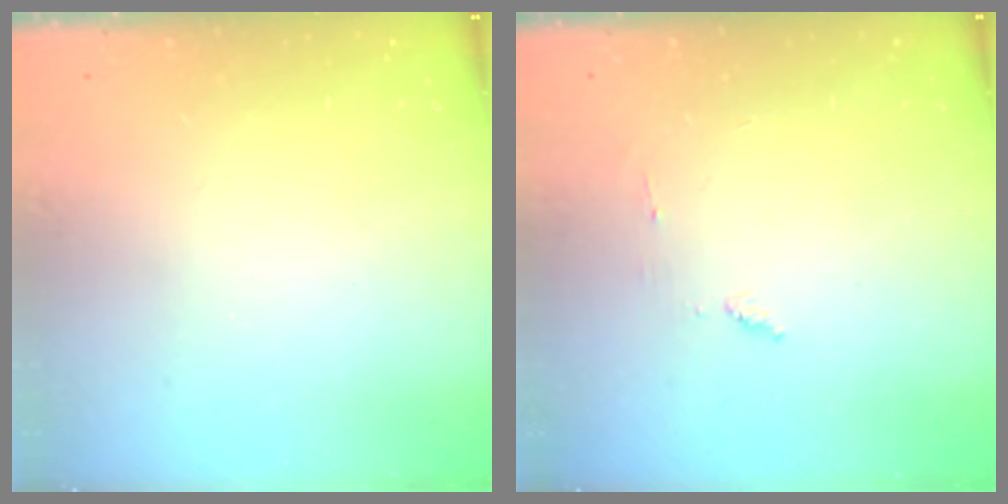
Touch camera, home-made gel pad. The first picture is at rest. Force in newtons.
{"total": 4.2, "press": 4.2, "slide": 0.4}